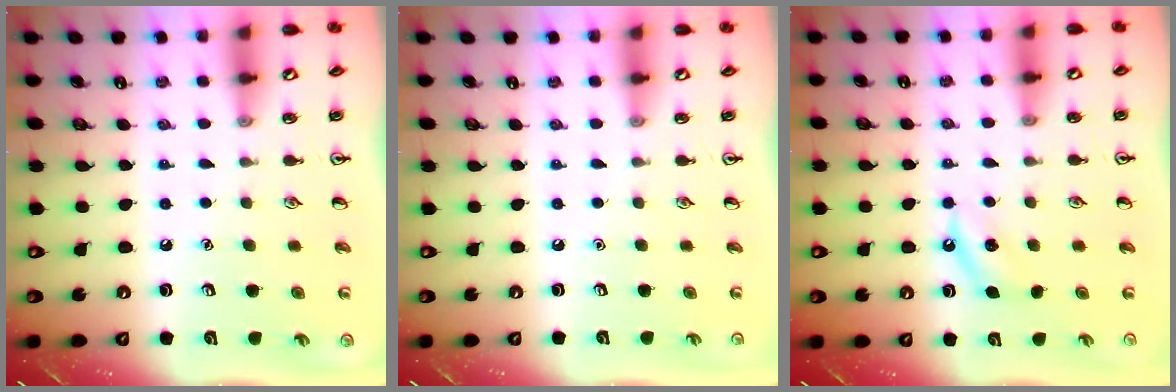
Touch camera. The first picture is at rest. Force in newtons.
{"total": 0.0}
{"total": 4.6, "press": 4.5, "slide": 1.3}